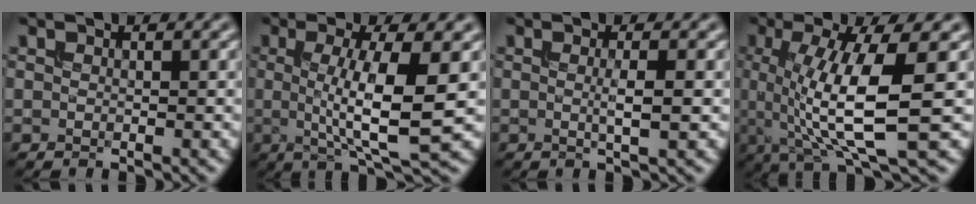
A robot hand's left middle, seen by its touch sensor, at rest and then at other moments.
{"total": 7.7, "force": [0.1, 1.7, 7.5], "torque": [-0.118, -0.010, 0.002]}
{"total": 2.2, "force": [0.0, 0.4, 2.1], "torque": [-0.035, -0.001, -0.003]}
{"total": 9.0, "force": [0.3, 2.4, 8.6], "torque": [-0.143, -0.008, 0.010]}